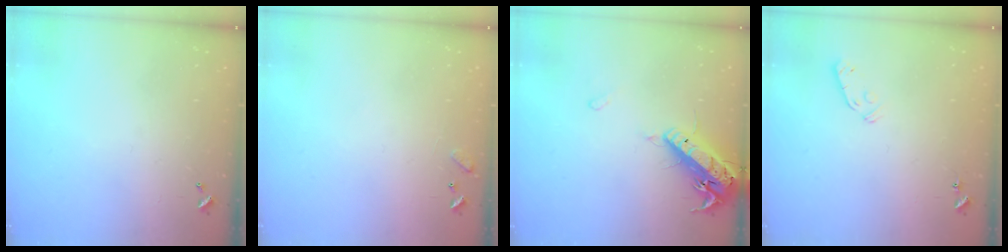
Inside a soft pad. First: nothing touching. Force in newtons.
{"total": 6.4, "press": 6.4, "slide": 0.5}
{"total": 17.3, "press": 16.9, "slide": 3.7}
{"total": 5.3, "press": 5.3, "slide": 0.7}